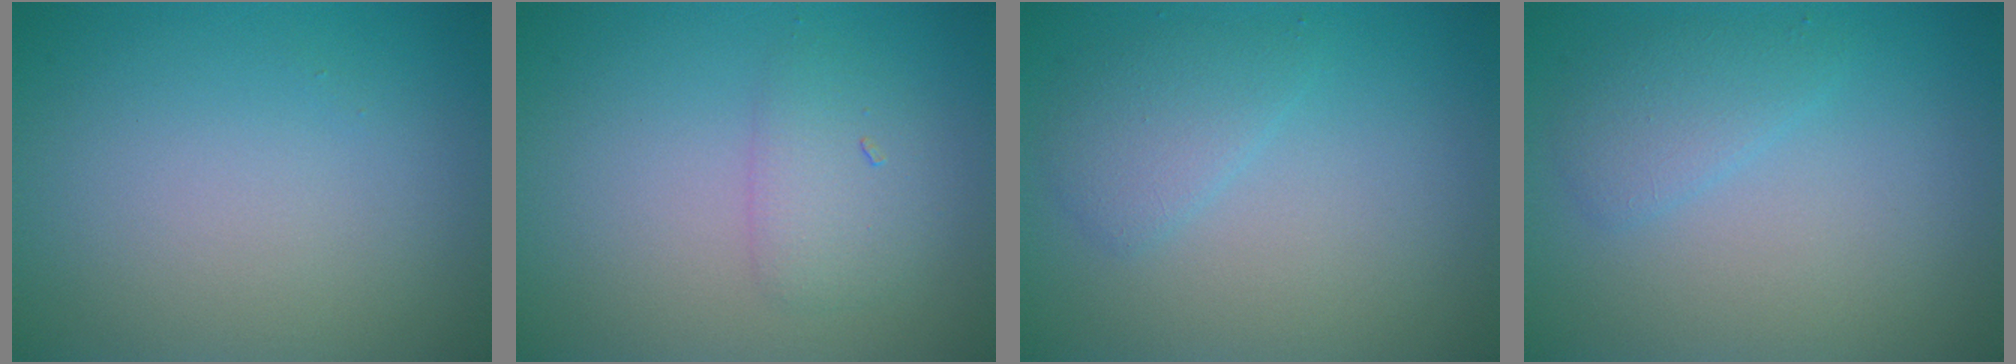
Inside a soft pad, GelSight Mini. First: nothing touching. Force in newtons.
{"total": 2.1, "press": 2.1, "slide": 0.1}
{"total": 2.0, "press": 2.0, "slide": 0.1}
{"total": 2.0, "press": 2.0, "slide": 0.1}